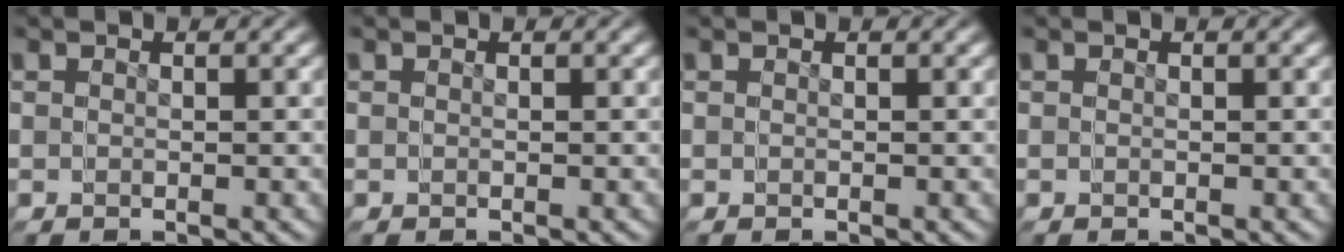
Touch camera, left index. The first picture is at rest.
{"total": 0.0}
{"total": 0.0}
{"total": 0.0}